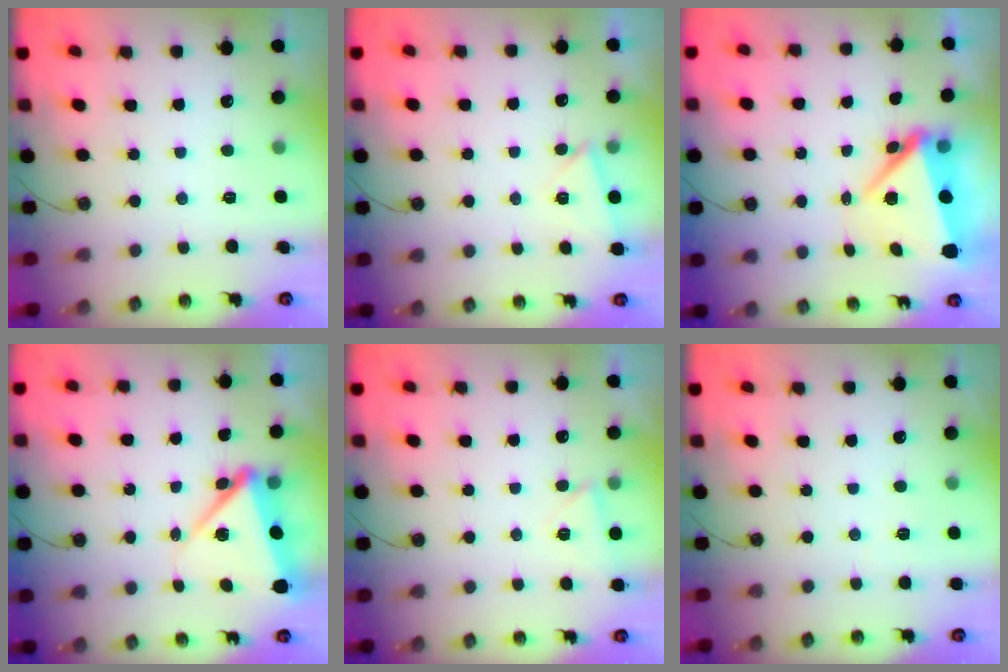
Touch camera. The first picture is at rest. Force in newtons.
{"total": 3.0, "press": 2.5, "slide": 1.7}
{"total": 6.8, "press": 6.6, "slide": 1.6}
{"total": 9.3, "press": 9.1, "slide": 1.7}
{"total": 3.5, "press": 3.3, "slide": 1.1}
{"total": 1.6, "press": 1.5, "slide": 0.5}